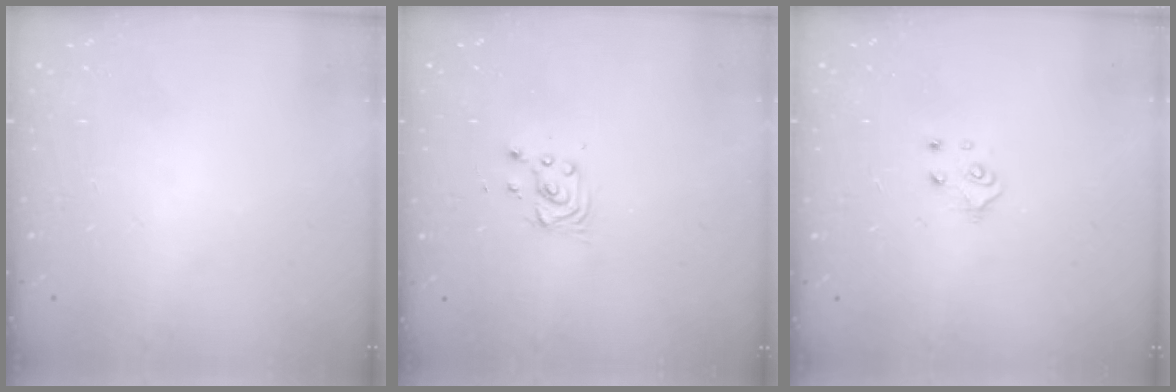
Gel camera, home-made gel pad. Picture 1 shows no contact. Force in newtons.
{"total": 2.8, "press": 2.8, "slide": 0.4}
{"total": 4.9, "press": 4.8, "slide": 0.5}